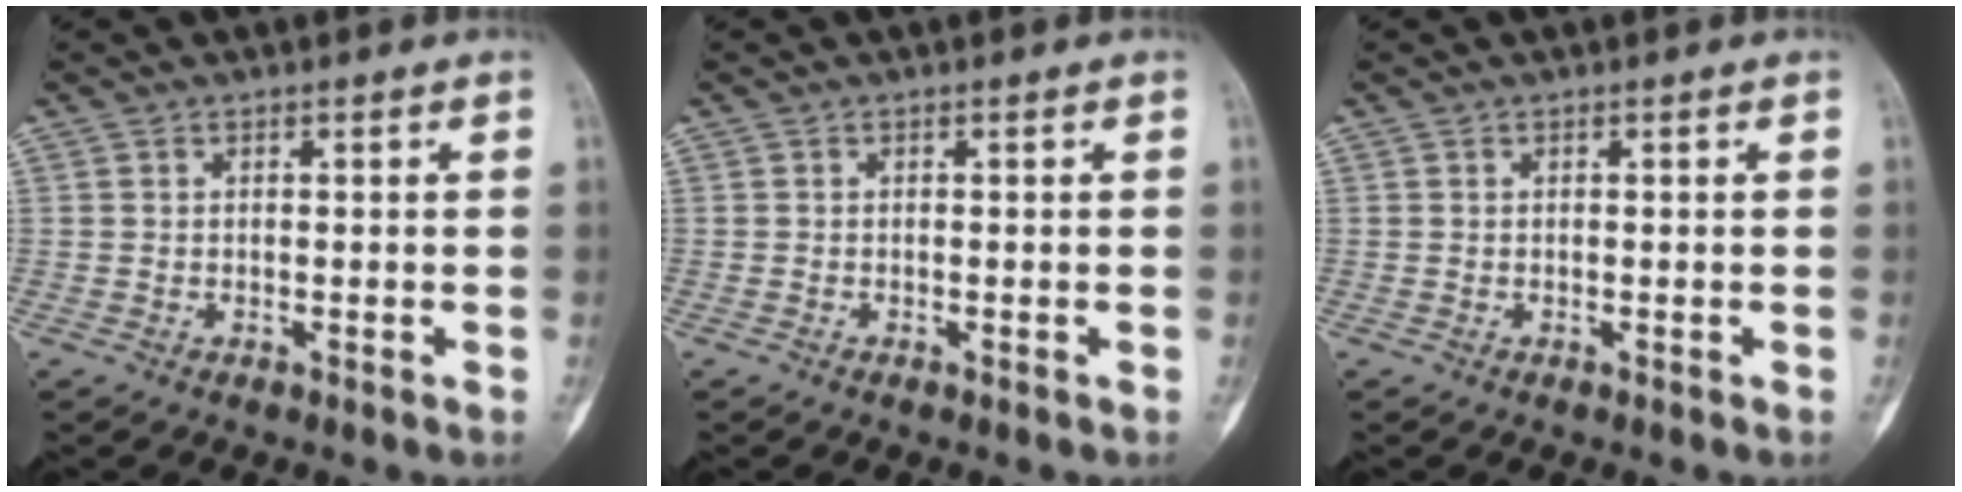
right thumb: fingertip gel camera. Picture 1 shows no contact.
{"total": 0.0}
{"total": 0.0}